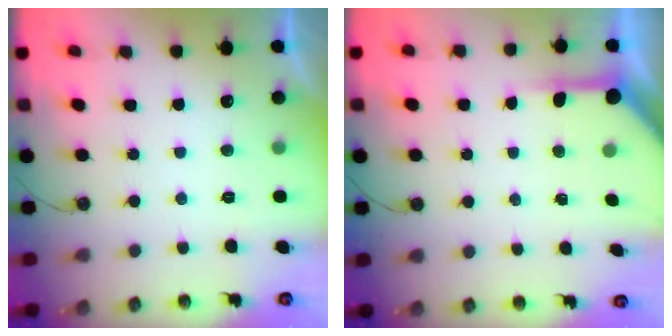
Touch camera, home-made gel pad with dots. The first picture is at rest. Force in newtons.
{"total": 5.5, "press": 5.5, "slide": 0.3}